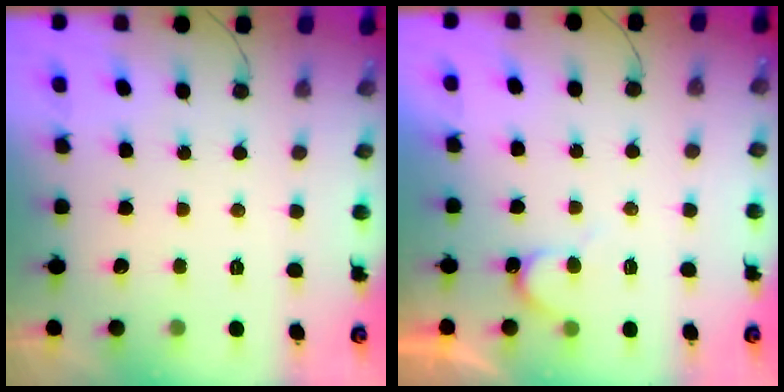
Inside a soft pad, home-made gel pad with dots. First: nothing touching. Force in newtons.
{"total": 4.0, "press": 3.9, "slide": 0.4}